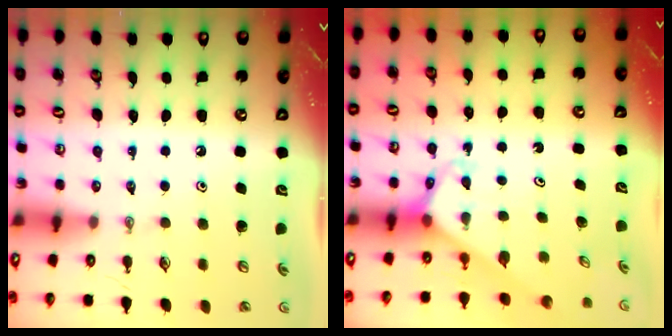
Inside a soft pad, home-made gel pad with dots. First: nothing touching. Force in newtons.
{"total": 3.5, "press": 3.5, "slide": 0.5}